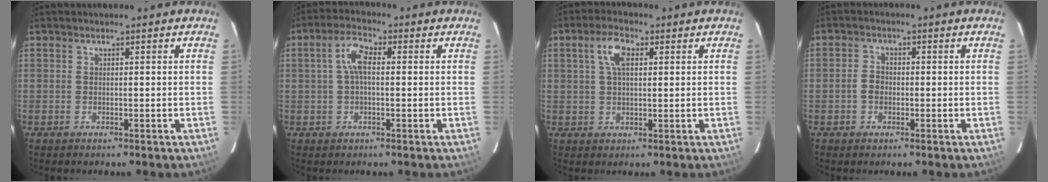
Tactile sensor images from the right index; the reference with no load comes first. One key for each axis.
{"total": 5.0, "fx": 0.4, "fy": 2.2, "fz": 4.4, "tx": -0.090, "ty": 0.014, "tz": 0.008}
{"total": 5.3, "fx": 1.8, "fy": 2.5, "fz": 4.3, "tx": -0.081, "ty": 0.012, "tz": 0.033}
{"total": 2.5, "fx": -0.8, "fy": 2.1, "fz": 1.3, "tx": -0.023, "ty": 0.007, "tz": -0.017}